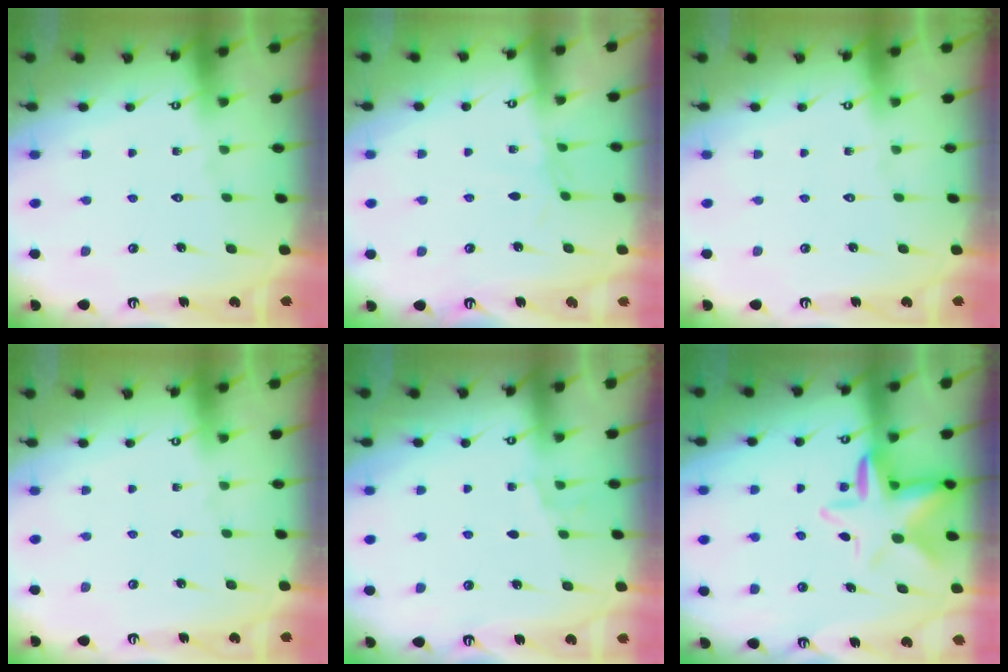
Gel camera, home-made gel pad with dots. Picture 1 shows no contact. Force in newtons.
{"total": 2.1, "press": 2.1, "slide": 0.5}
{"total": 0.0}
{"total": 0.0}
{"total": 4.3, "press": 3.6, "slide": 2.4}
{"total": 7.6, "press": 7.3, "slide": 2.0}